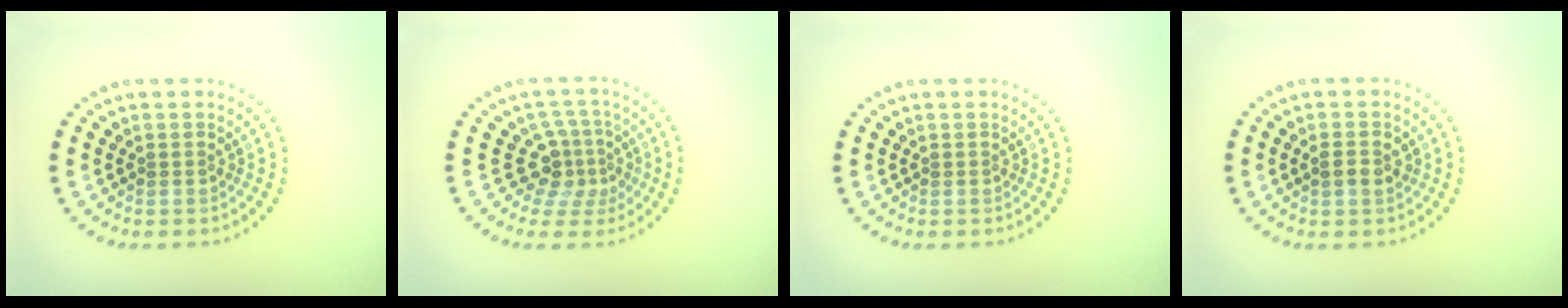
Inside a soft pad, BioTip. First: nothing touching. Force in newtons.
{"total": 3.4, "press": 2.3, "slide": 2.5}
{"total": 0.0}
{"total": 1.8, "press": 1.8, "slide": 0.3}